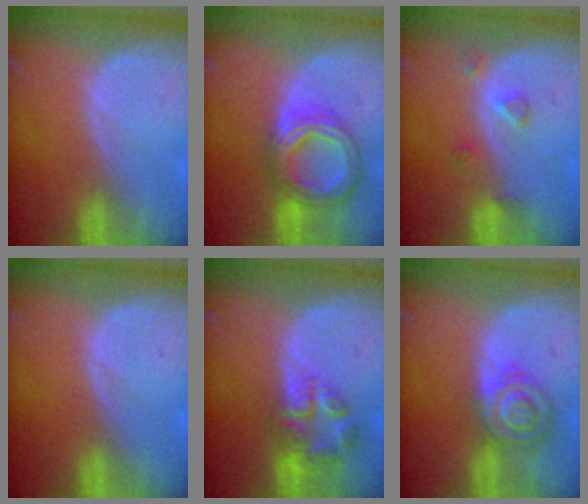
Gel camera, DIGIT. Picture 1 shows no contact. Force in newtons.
{"total": 8.7, "press": 8.6, "slide": 0.8}
{"total": 3.0, "press": 2.8, "slide": 0.9}
{"total": 0.0}
{"total": 6.9, "press": 6.0, "slide": 3.3}
{"total": 6.0, "press": 6.0, "slide": 0.9}